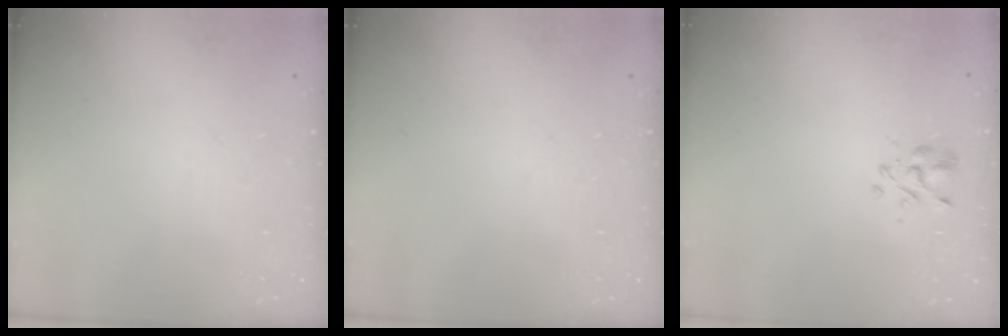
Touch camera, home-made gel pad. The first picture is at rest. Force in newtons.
{"total": 0.0}
{"total": 2.4, "press": 2.1, "slide": 1.2}